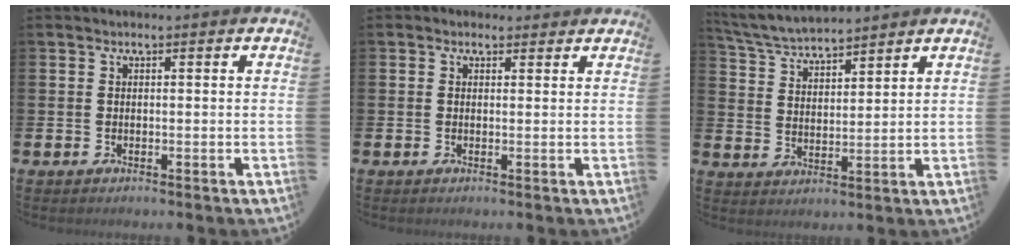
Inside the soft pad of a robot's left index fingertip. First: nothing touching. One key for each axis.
{"total": 1.0, "fx": 0.8, "fy": 0.6, "fz": 0.2, "tx": 0.006, "ty": 0.005, "tz": 0.011}
{"total": 5.1, "fx": 5.0, "fy": 0.6, "fz": 0.7, "tx": -0.037, "ty": -0.029, "tz": 0.089}